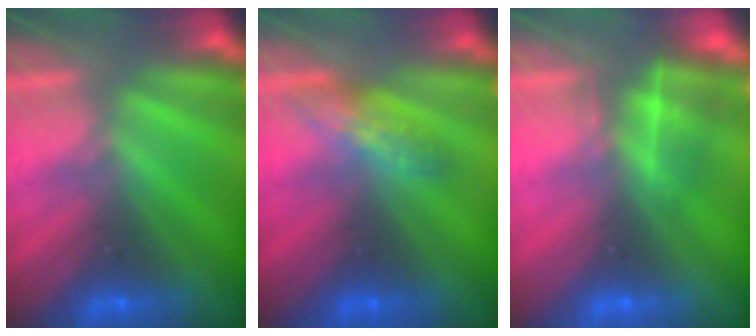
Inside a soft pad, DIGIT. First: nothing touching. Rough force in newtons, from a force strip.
{"total": 2.5}
{"total": 4.5}